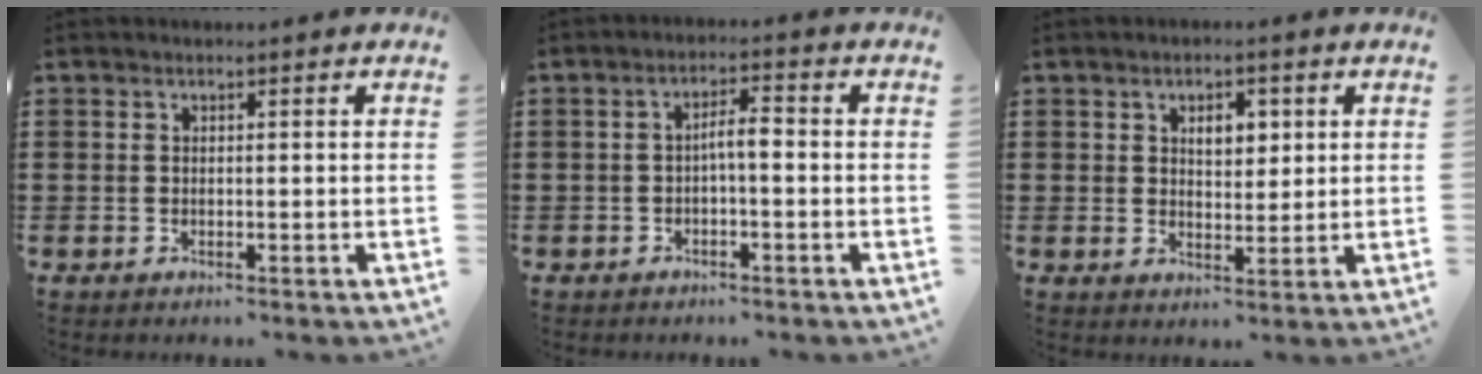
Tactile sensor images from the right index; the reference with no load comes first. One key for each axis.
{"total": 2.9, "fx": -0.7, "fy": 0.6, "fz": 2.7, "tx": -0.051, "ty": 0.005, "tz": -0.015}
{"total": 3.8, "fx": 1.4, "fy": 2.4, "fz": 2.7, "tx": -0.036, "ty": 0.002, "tz": 0.016}